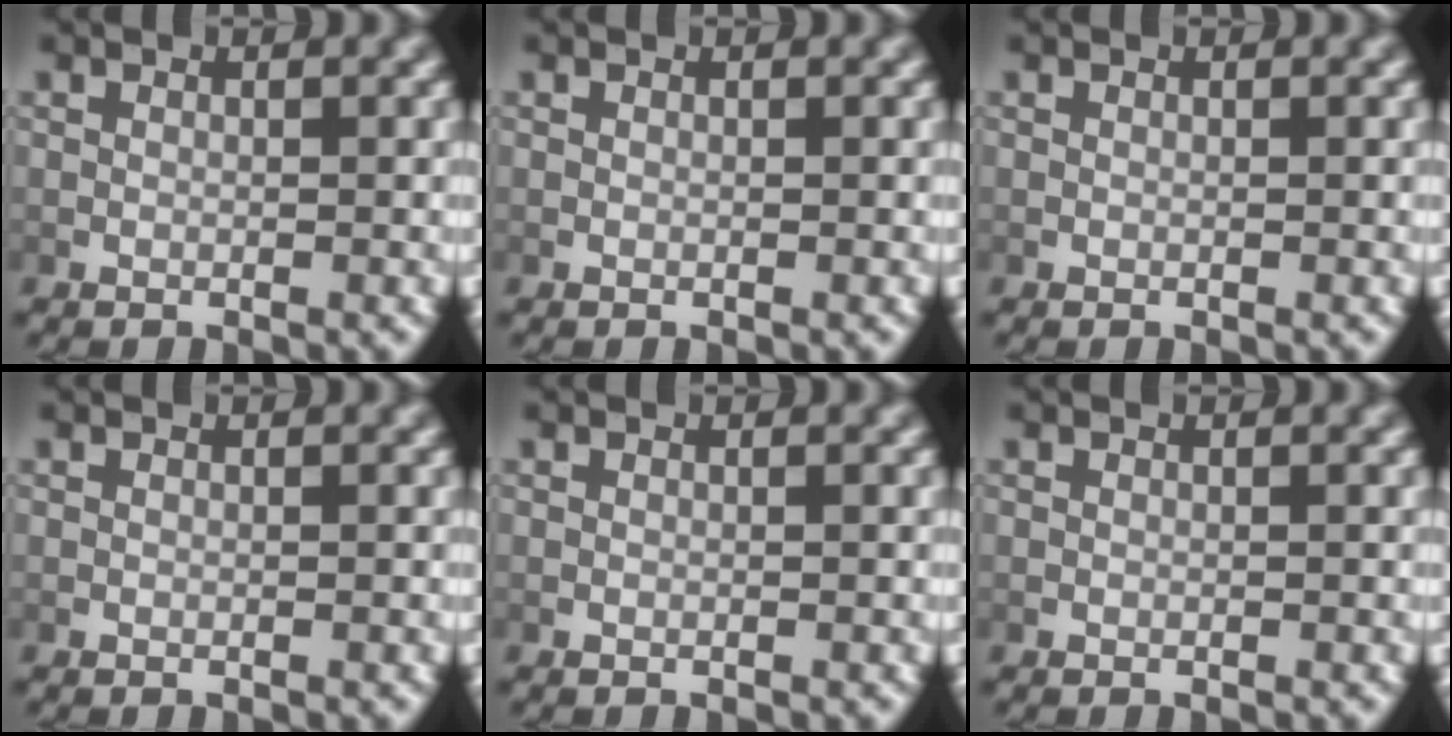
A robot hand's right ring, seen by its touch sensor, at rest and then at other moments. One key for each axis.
{"total": 0.0}
{"total": 0.0}
{"total": 0.0}
{"total": 0.0}
{"total": 0.0}